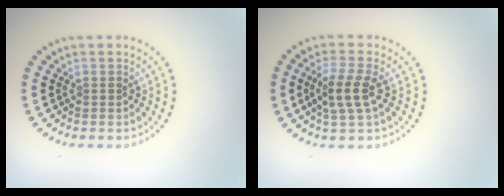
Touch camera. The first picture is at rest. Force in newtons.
{"total": 3.1, "press": 2.9, "slide": 1.2}